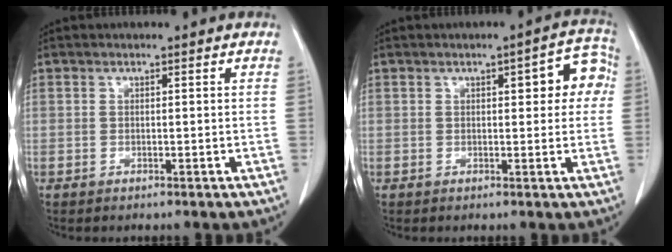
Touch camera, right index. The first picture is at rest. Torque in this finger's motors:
{"motor_torque": [0.37, 0.00, 0.14, 0.02]}